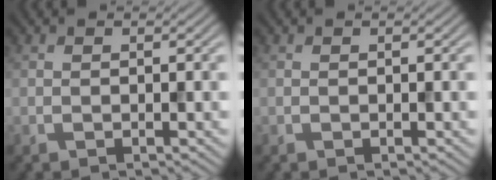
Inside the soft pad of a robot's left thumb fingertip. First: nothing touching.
{"total": 0.0}